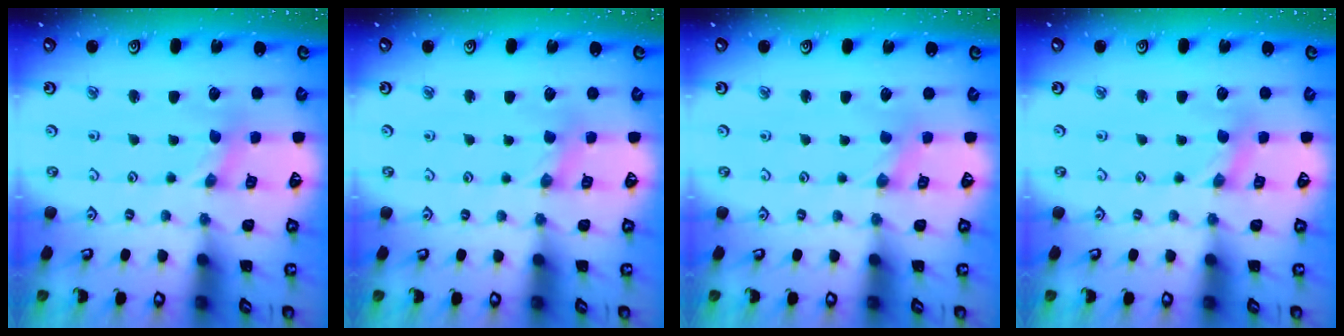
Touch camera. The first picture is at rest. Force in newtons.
{"total": 2.3, "press": 2.3, "slide": 0.3}
{"total": 0.0}
{"total": 0.7, "press": 0.7, "slide": 0.2}